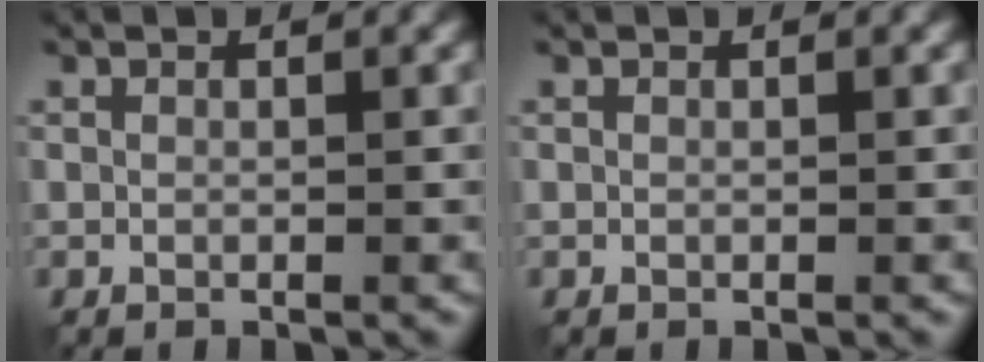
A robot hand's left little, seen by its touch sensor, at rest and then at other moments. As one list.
[{"total": 0.0}]